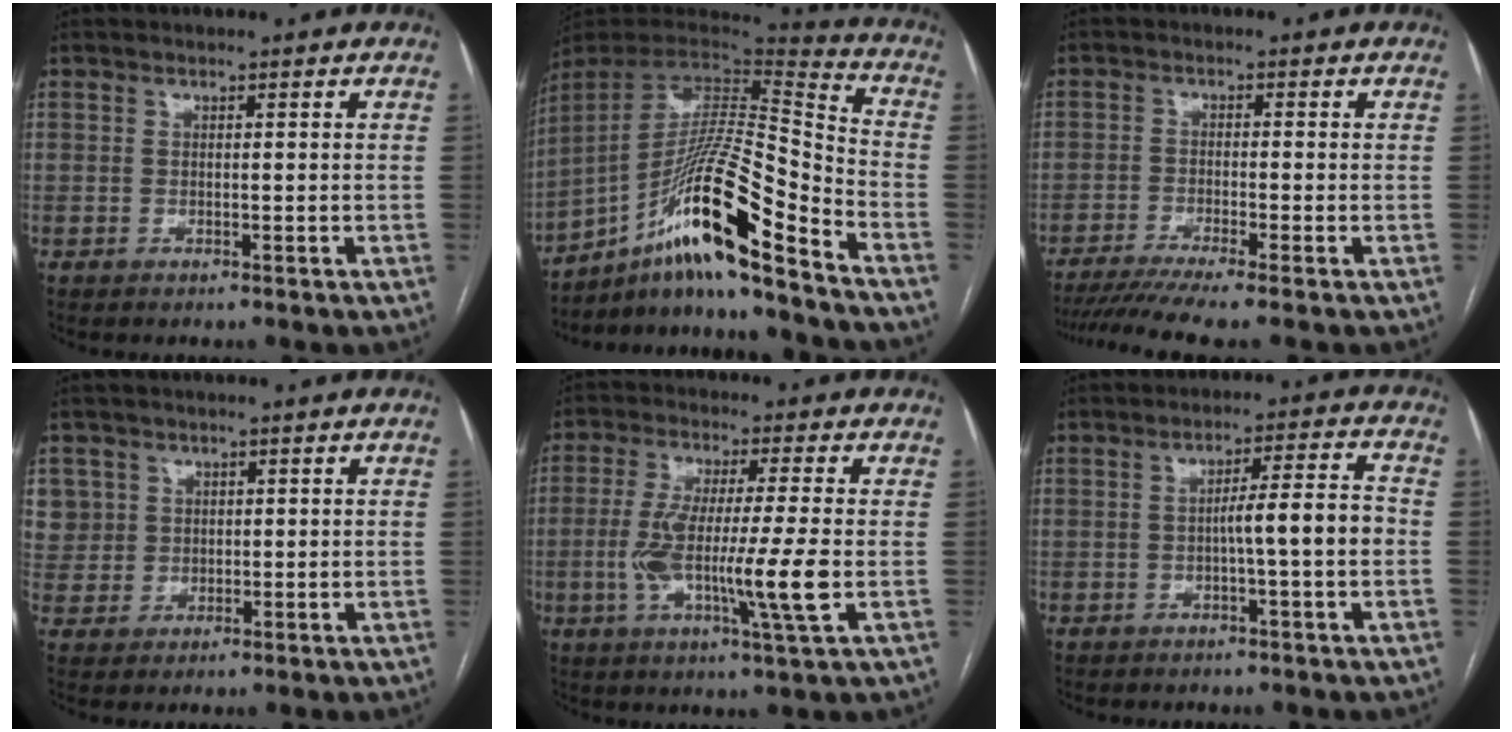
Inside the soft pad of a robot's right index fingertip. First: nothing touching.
{"total": 20.4, "force": [-13.2, 0.3, 15.5], "torque": [-0.288, 0.002, -0.240]}
{"total": 8.2, "force": [-6.7, -1.1, 4.6], "torque": [-0.069, -0.017, -0.108]}
{"total": 6.2, "force": [2.4, 5.8, 0.2], "torque": [0.001, 0.011, 0.058]}
{"total": 12.2, "force": [-2.1, 0.0, 12.0], "torque": [-0.233, -0.013, -0.043]}
{"total": 6.4, "force": [-1.1, -0.2, 6.4], "torque": [-0.095, 0.015, -0.016]}